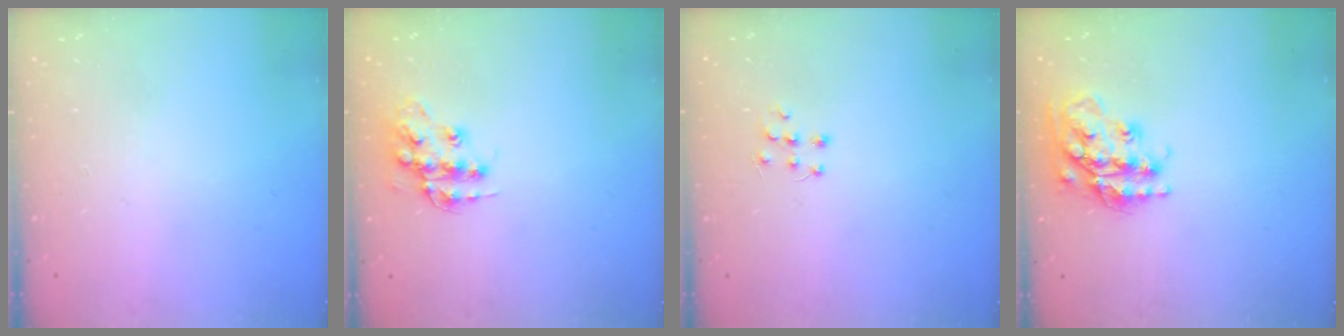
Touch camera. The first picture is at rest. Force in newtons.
{"total": 12.5, "press": 12.5, "slide": 0.9}
{"total": 6.2, "press": 6.2, "slide": 0.4}
{"total": 18.7, "press": 18.6, "slide": 1.5}